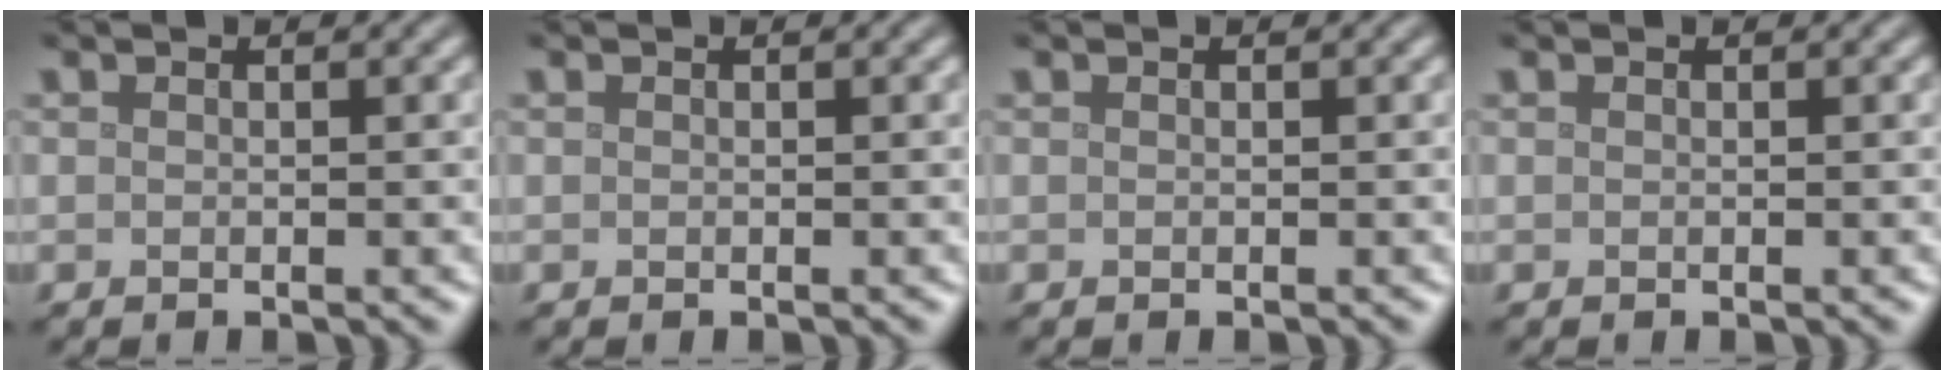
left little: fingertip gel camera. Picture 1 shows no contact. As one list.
[{"total": 0.0}, {"total": 0.0}, {"total": 0.0}]